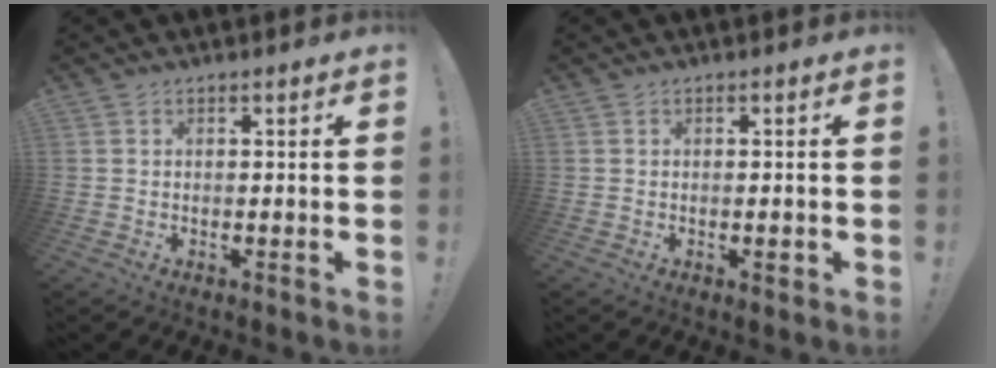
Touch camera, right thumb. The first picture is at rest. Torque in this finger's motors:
{"motor_torque": [0.11, 0.37, 0.06, -0.13, 0.07]}